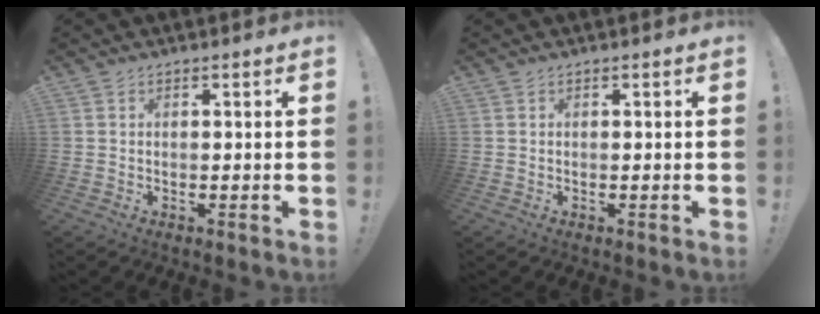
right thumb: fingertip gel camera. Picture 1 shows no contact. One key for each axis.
{"total": 0.0}